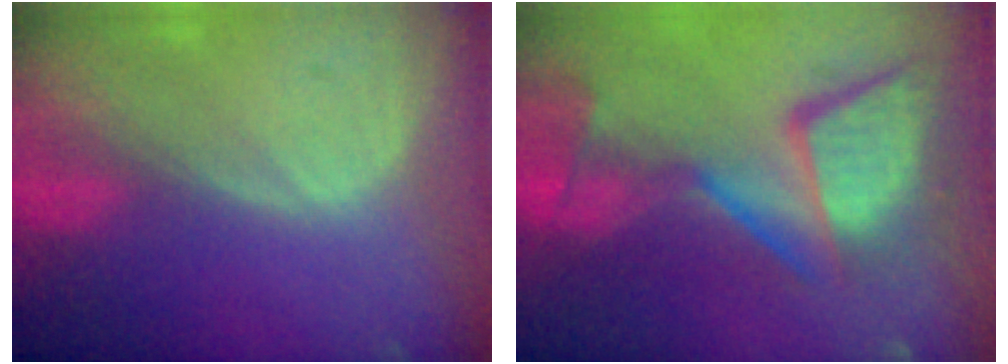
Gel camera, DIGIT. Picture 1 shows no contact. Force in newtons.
{"total": 13.6, "press": 11.1, "slide": 7.8}